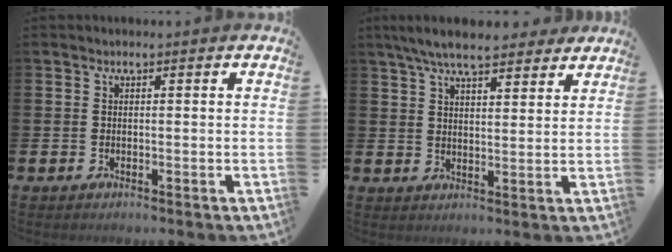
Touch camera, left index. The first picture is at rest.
{"total": 7.3, "force": [6.6, 1.6, 2.7], "torque": [-0.062, -0.021, 0.120]}